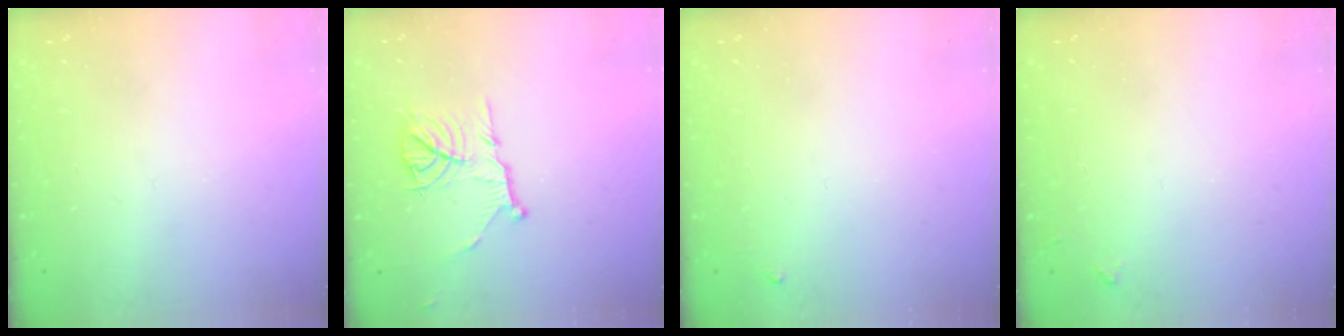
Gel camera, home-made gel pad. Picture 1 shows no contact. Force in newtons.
{"total": 10.3, "press": 10.3, "slide": 0.6}
{"total": 3.5, "press": 3.4, "slide": 0.4}
{"total": 3.8, "press": 3.7, "slide": 0.4}